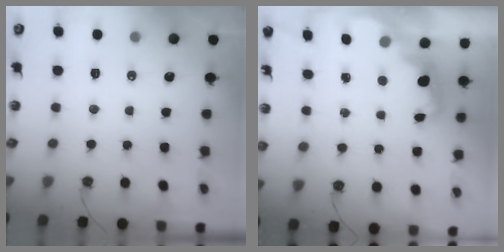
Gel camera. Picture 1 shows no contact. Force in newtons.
{"total": 2.2, "press": 2.1, "slide": 0.7}